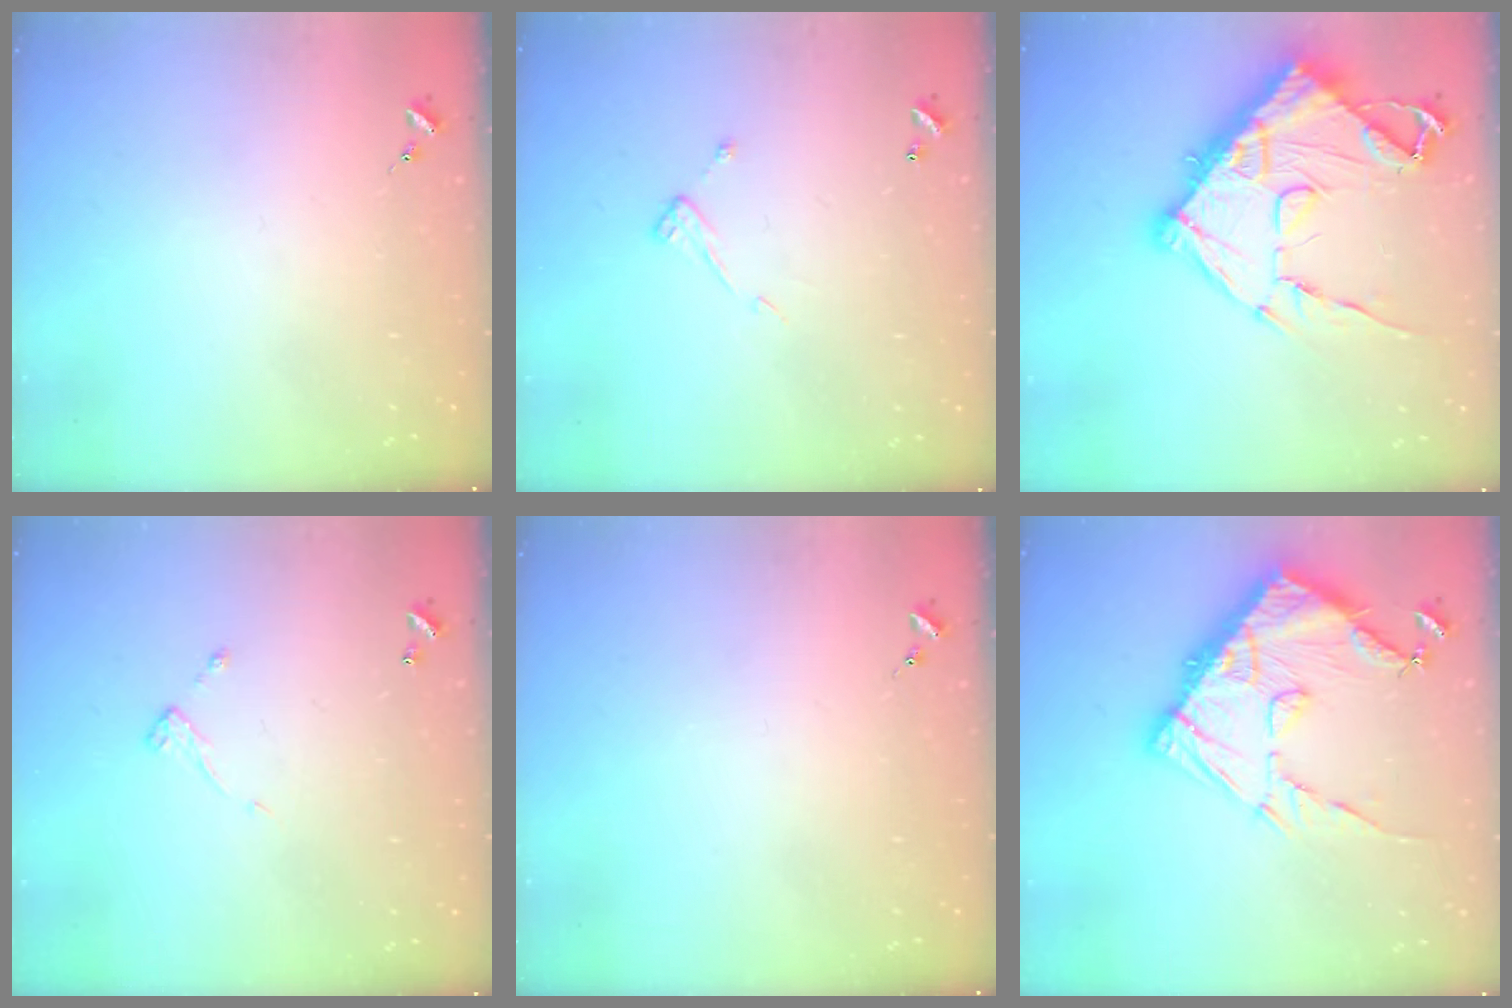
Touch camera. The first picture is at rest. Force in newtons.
{"total": 7.3, "press": 7.3, "slide": 0.5}
{"total": 20.9, "press": 20.8, "slide": 2.3}
{"total": 4.5, "press": 4.5, "slide": 0.5}
{"total": 0.0}
{"total": 19.1, "press": 19.0, "slide": 1.6}